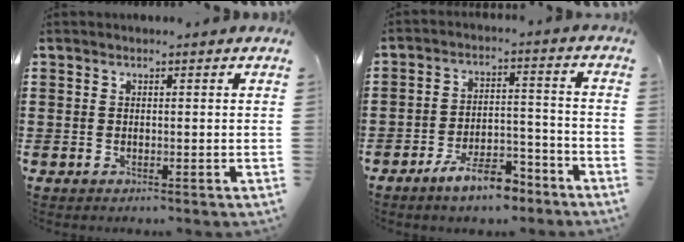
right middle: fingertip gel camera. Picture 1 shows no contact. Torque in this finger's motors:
{"motor_torque": [1.64, -0.19, 0.83, 0.21]}